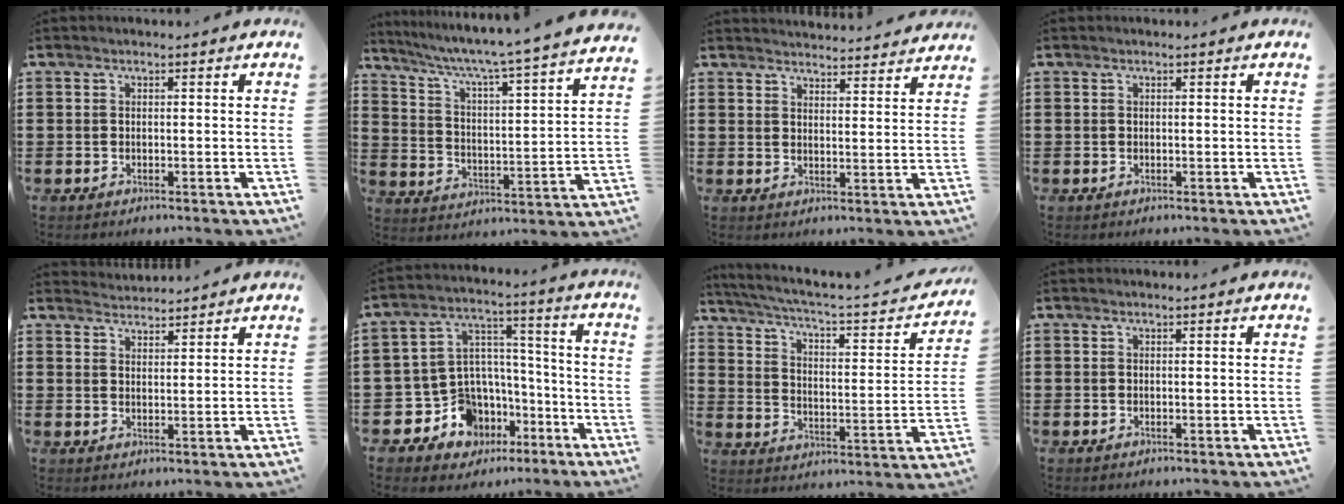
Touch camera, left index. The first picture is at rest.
{"total": 4.9, "force": [4.0, -1.0, 2.7], "torque": [-0.071, -0.048, 0.053]}
{"total": 3.4, "force": [3.4, -0.2, -0.1], "torque": [0.000, -0.021, 0.060]}
{"total": 0.0}
{"total": 2.4, "force": [2.4, 0.0, -0.5], "torque": [0.001, -0.005, 0.046]}
{"total": 10.0, "force": [-5.3, 8.0, 2.6], "torque": [-0.090, 0.005, -0.090]}
{"total": 2.9, "force": [1.9, 0.1, 2.2], "torque": [-0.059, -0.031, 0.019]}
{"total": 0.0}